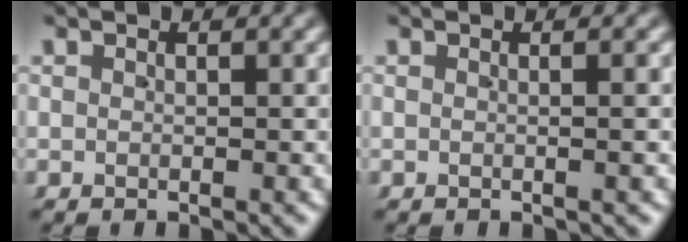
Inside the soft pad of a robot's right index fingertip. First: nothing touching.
{"total": 0.8, "force": [-0.1, -0.6, 0.5], "torque": [-0.009, 0.005, -0.004]}